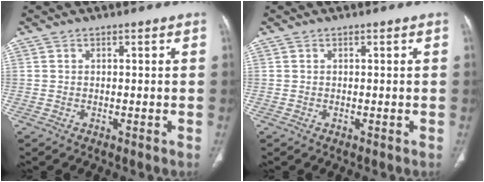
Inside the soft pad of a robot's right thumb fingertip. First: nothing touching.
{"total": 0.0}